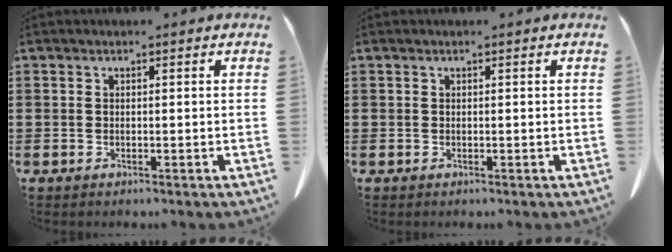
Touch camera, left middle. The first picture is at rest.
{"total": 0.0}